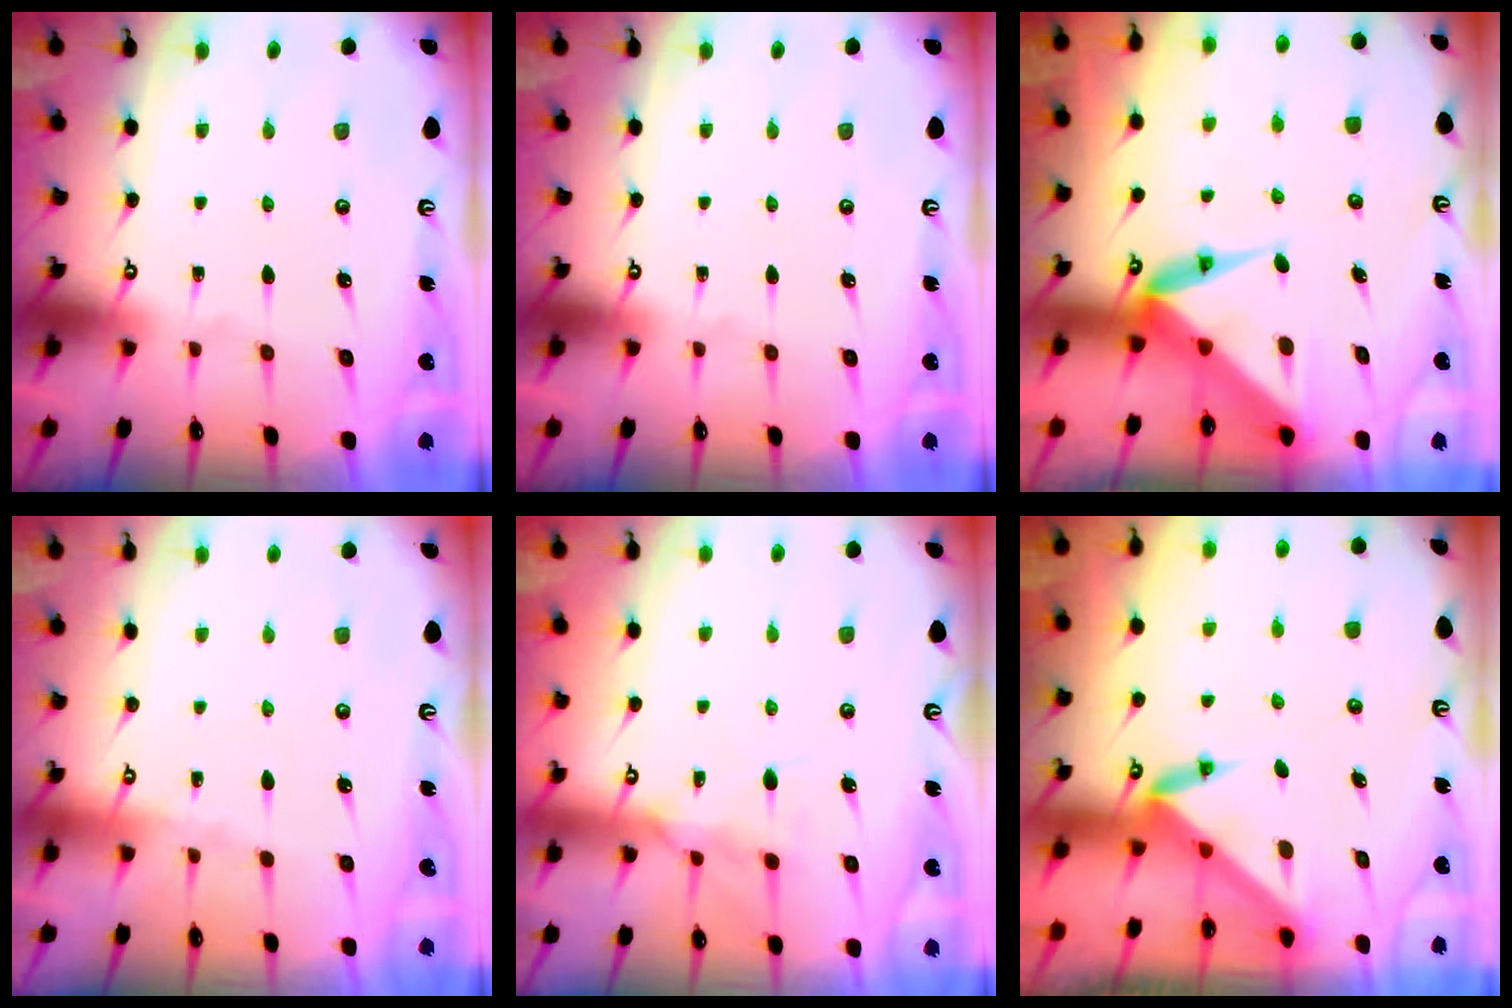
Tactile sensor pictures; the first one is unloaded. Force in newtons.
{"total": 0.0}
{"total": 8.1, "press": 8.1, "slide": 0.6}
{"total": 1.6, "press": 1.6, "slide": 0.4}
{"total": 10.8, "press": 10.8, "slide": 0.9}
{"total": 3.3, "press": 3.3, "slide": 0.2}